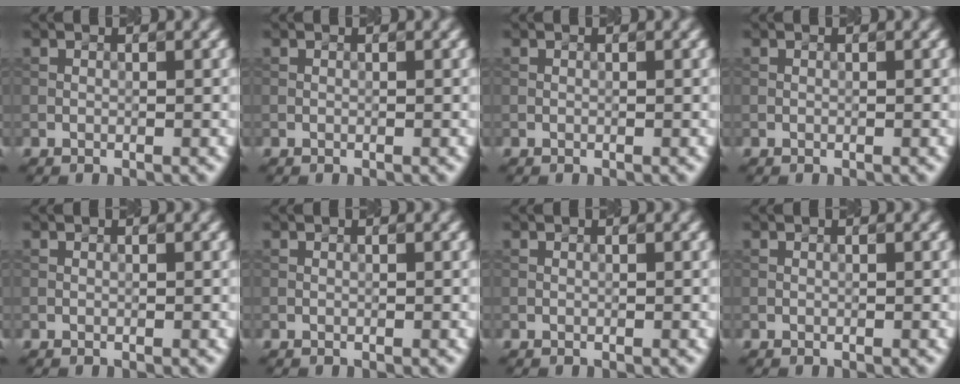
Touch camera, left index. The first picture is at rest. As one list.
[{"total": 0.0}, {"total": 0.0}, {"total": 0.0}, {"total": 0.0}, {"total": 0.0}, {"total": 0.0}, {"total": 0.0}]